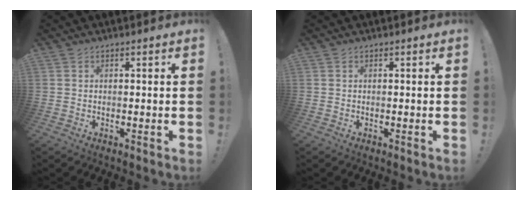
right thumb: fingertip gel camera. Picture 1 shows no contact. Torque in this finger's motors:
{"motor_torque": [-0.11, -0.11, -0.07, 0.13, 0.00]}